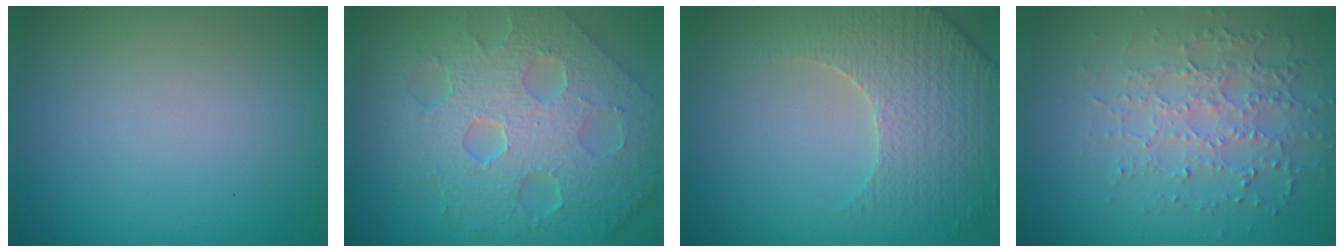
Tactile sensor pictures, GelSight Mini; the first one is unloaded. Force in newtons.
{"total": 9.7, "press": 6.8, "slide": 6.9}
{"total": 4.6, "press": 4.3, "slide": 1.4}
{"total": 3.4, "press": 3.2, "slide": 1.2}